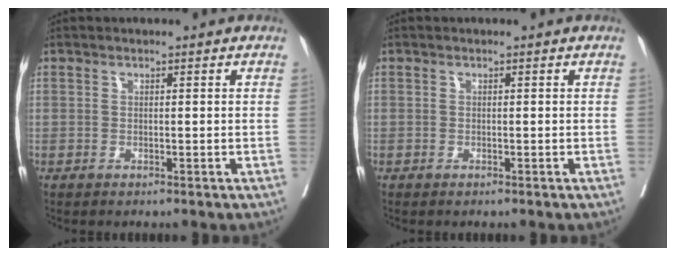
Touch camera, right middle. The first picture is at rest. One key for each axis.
{"total": 0.0}